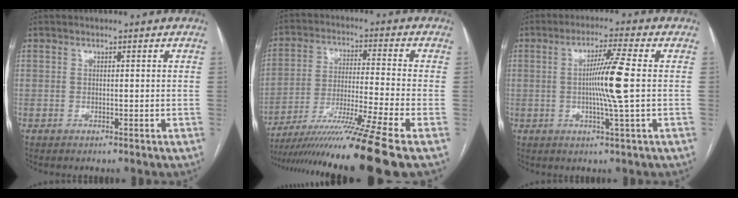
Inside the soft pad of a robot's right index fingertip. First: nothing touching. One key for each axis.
{"total": 17.3, "fx": -13.3, "fy": -3.6, "fz": 10.5, "tx": -0.176, "ty": -0.037, "tz": -0.226}
{"total": 7.6, "fx": 0.0, "fy": -1.3, "fz": 7.5, "tx": -0.137, "ty": -0.003, "tz": -0.001}